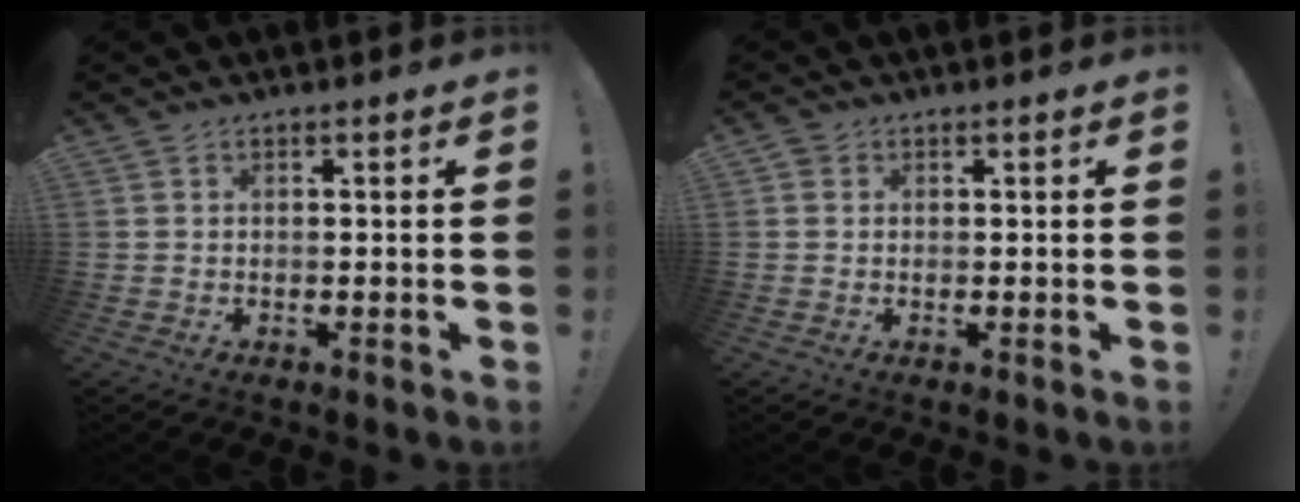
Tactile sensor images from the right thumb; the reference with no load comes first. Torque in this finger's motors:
{"motor_torque": [0.04, 0.21, 0.17, -0.39, 0.00]}